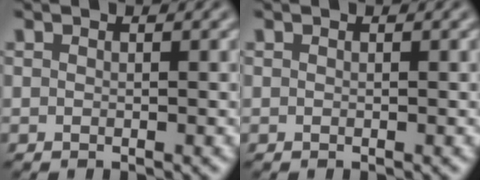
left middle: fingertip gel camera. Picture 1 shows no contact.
{"total": 0.0}